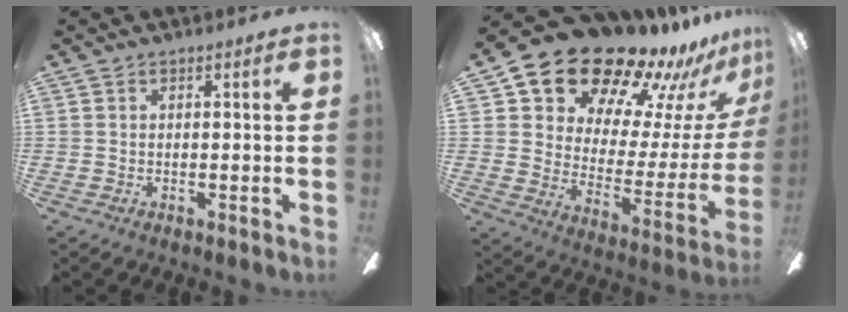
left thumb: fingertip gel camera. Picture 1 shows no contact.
{"total": 20.8, "force": [17.9, 8.1, 6.7], "torque": [-0.115, -0.137, 0.324]}